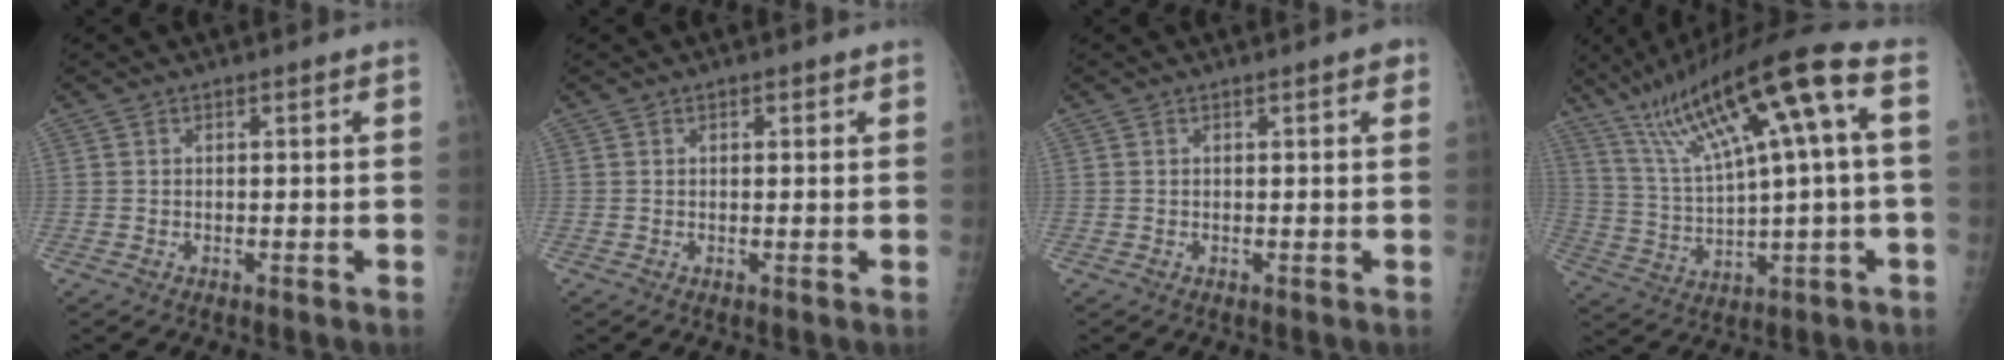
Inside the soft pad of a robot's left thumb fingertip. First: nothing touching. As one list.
[{"total": 1.1, "force": [0.6, 0.6, 0.6], "torque": [-0.003, -0.001, 0.005]}, {"total": 1.5, "force": [0.8, 0.5, 1.3], "torque": [-0.015, 0.001, 0.007]}, {"total": 19.8, "force": [7.2, 3.7, 18.1], "torque": [-0.315, 0.013, 0.130]}]